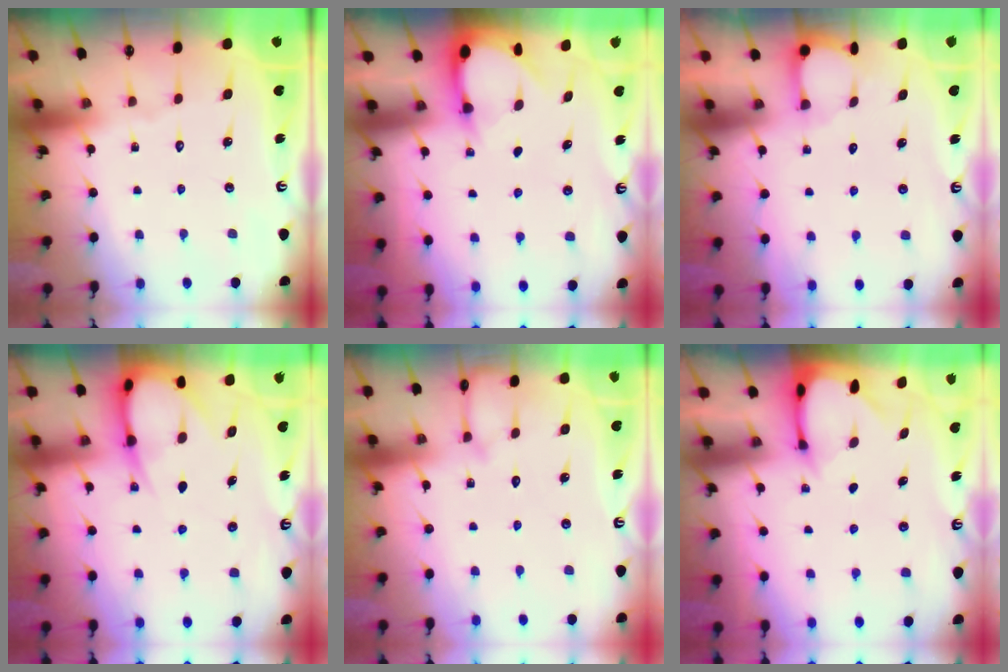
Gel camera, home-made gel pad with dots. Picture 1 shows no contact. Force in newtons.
{"total": 2.9, "press": 2.9, "slide": 0.3}
{"total": 2.0, "press": 2.0, "slide": 0.2}
{"total": 8.2, "press": 8.2, "slide": 0.9}
{"total": 4.9, "press": 4.9, "slide": 0.4}
{"total": 2.3, "press": 2.3, "slide": 0.3}